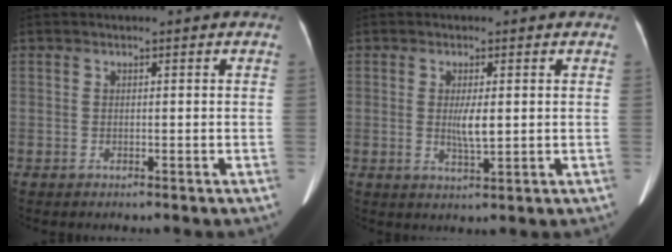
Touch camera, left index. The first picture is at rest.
{"total": 3.0, "force": [-0.2, 0.6, 3.0], "torque": [-0.055, -0.022, -0.004]}